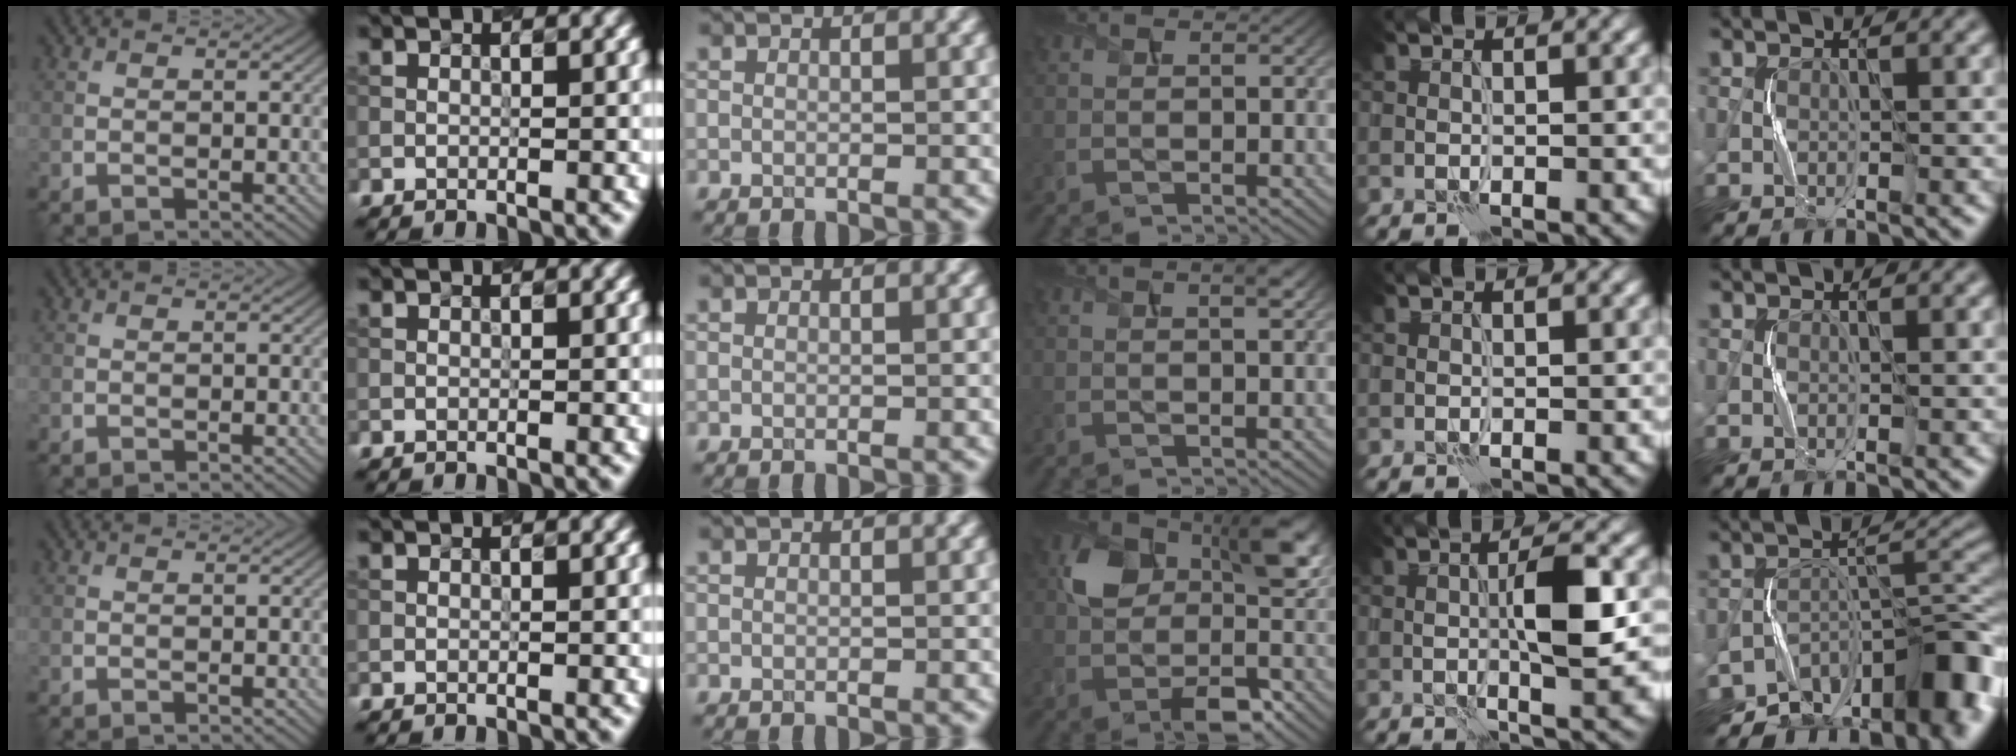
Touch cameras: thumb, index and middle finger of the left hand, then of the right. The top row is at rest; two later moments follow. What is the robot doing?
{"motion": "squeeze", "object": "stress ball aka squeeze ball"}